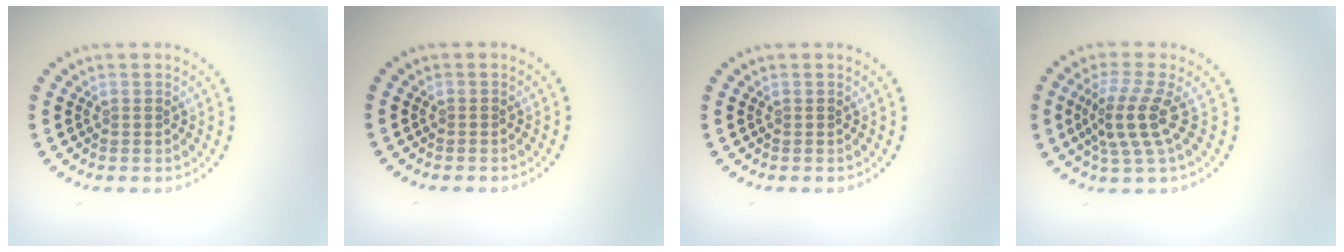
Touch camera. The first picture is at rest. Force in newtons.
{"total": 0.0}
{"total": 0.0}
{"total": 3.8, "press": 3.0, "slide": 2.3}